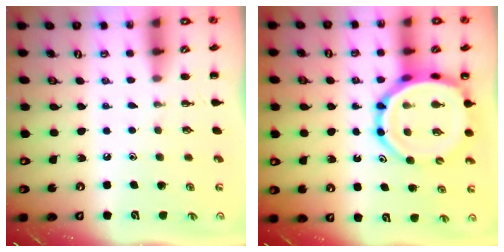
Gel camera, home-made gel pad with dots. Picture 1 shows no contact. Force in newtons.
{"total": 13.5, "press": 13.1, "slide": 3.3}